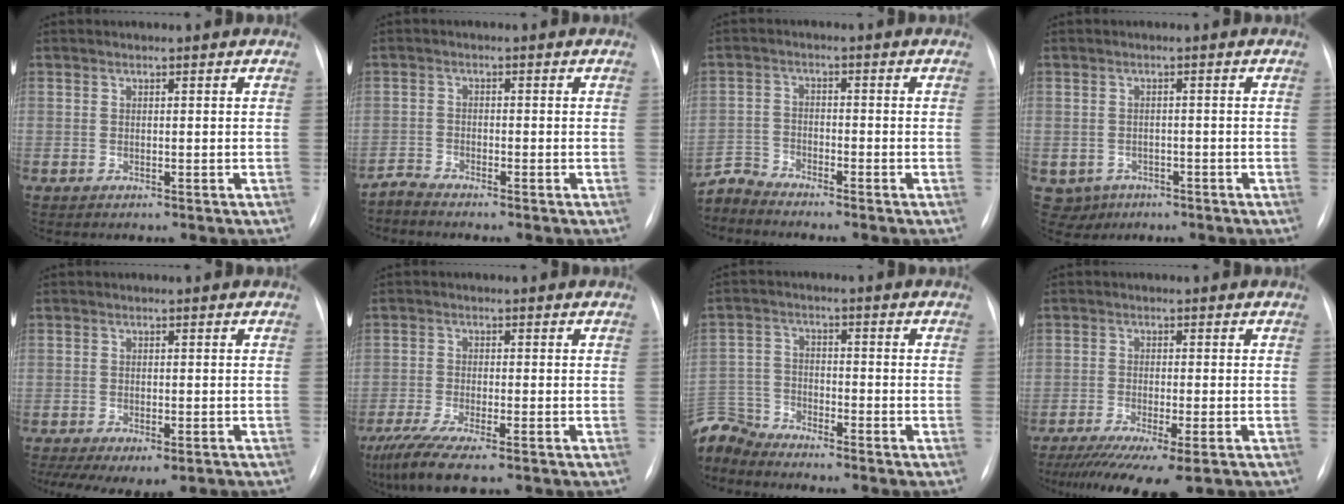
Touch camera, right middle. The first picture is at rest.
{"total": 1.9, "force": [-1.9, -0.3, -0.3], "torque": [0.011, -0.011, -0.042]}
{"total": 4.0, "force": [-3.9, -0.3, -0.7], "torque": [0.015, -0.015, -0.078]}
{"total": 4.0, "force": [-2.1, 3.3, 0.5], "torque": [-0.008, 0.006, -0.027]}
{"total": 10.1, "force": [-6.6, 4.4, 6.2], "torque": [-0.109, -0.007, -0.090]}
{"total": 9.6, "force": [-7.0, 1.6, 6.4], "torque": [-0.119, -0.023, -0.119]}
{"total": 7.7, "force": [-7.7, 0.9, 0.2], "torque": [-0.014, 0.006, -0.156]}
{"total": 11.9, "force": [-8.5, 1.7, 8.1], "torque": [-0.136, -0.031, -0.136]}